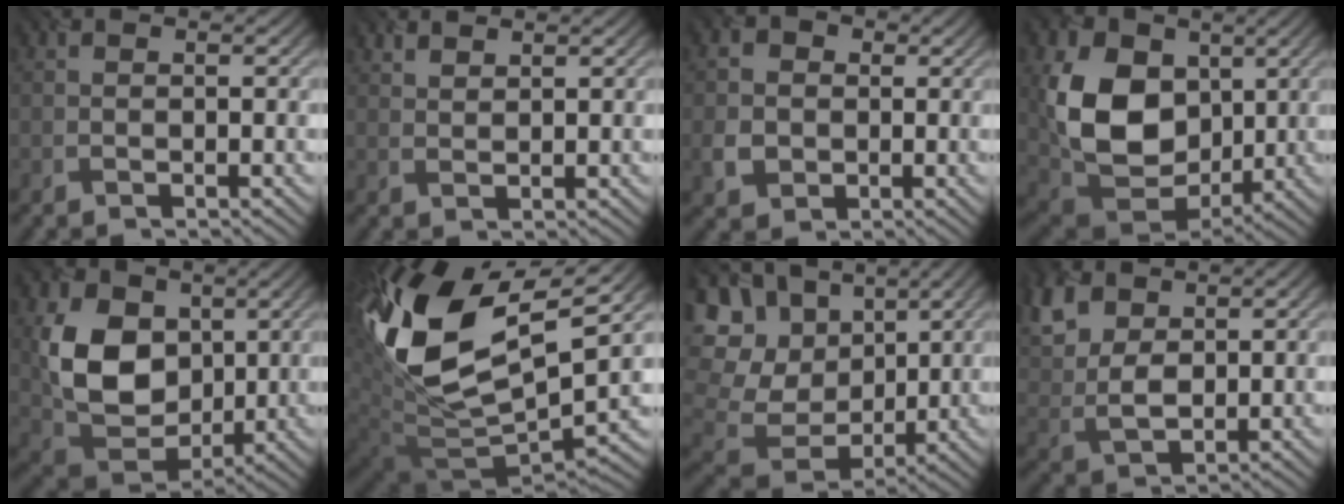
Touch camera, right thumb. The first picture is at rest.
{"total": 1.9, "force": [1.8, 0.4, 0.5], "torque": [-0.016, 0.003, 0.039]}
{"total": 4.5, "force": [-0.2, 4.0, 2.1], "torque": [-0.056, 0.006, -0.013]}
{"total": 13.8, "force": [2.5, 10.2, 9.1], "torque": [-0.212, 0.002, 0.043]}
{"total": 12.0, "force": [2.4, 8.9, 7.7], "torque": [-0.182, 0.000, 0.041]}
{"total": 17.1, "force": [6.8, 8.7, 13.1], "torque": [-0.303, 0.010, 0.122]}
{"total": 19.2, "force": [5.8, 15.5, 9.7], "torque": [-0.303, 0.025, 0.127]}
{"total": 9.0, "force": [4.1, 5.8, 5.6], "torque": [-0.156, 0.017, 0.072]}